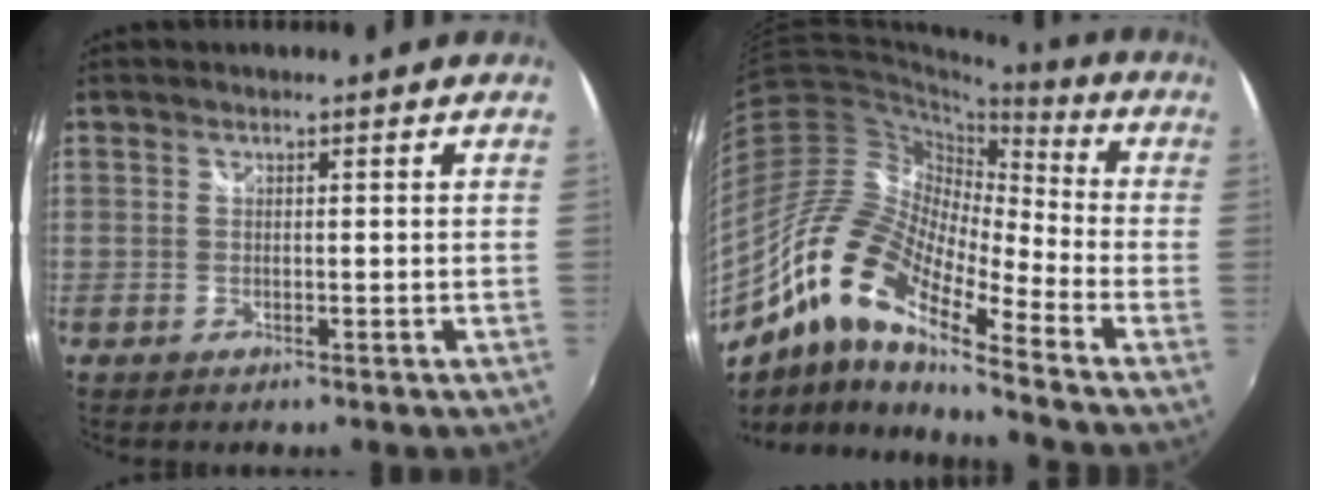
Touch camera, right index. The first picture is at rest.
{"total": 15.8, "force": [-10.0, 4.1, 11.5], "torque": [-0.201, 0.004, -0.215]}